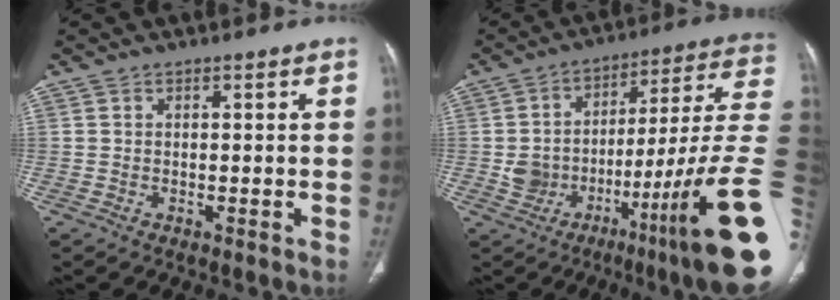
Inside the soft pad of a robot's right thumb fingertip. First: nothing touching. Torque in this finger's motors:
{"motor_torque": [3.63, 1.38, 1.29, -1.48, 0.65]}